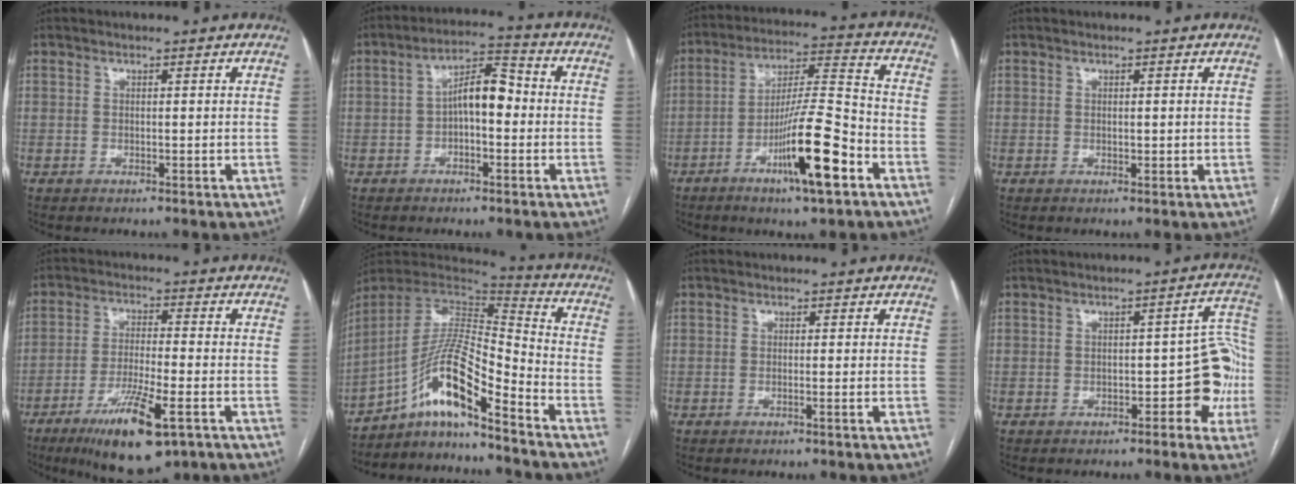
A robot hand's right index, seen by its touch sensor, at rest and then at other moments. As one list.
[{"total": 7.1, "force": [-0.5, 2.7, 6.6], "torque": [-0.114, 0.033, -0.012]}, {"total": 14.6, "force": [-6.8, 1.0, 12.9], "torque": [-0.228, -0.007, -0.115]}, {"total": 0.8, "force": [0.2, 0.5, 0.6], "torque": [-0.005, -0.002, 0.007]}, {"total": 12.6, "force": [-6.7, 2.2, 10.5], "torque": [-0.190, -0.025, -0.107]}, {"total": 14.3, "force": [-9.5, 1.3, 10.6], "torque": [-0.199, 0.016, -0.168]}, {"total": 0.6, "force": [-0.3, -0.3, 0.4], "torque": [0.001, 0.005, -0.010]}, {"total": 8.2, "force": [-2.5, 3.8, 6.8], "torque": [-0.062, 0.036, -0.028]}]